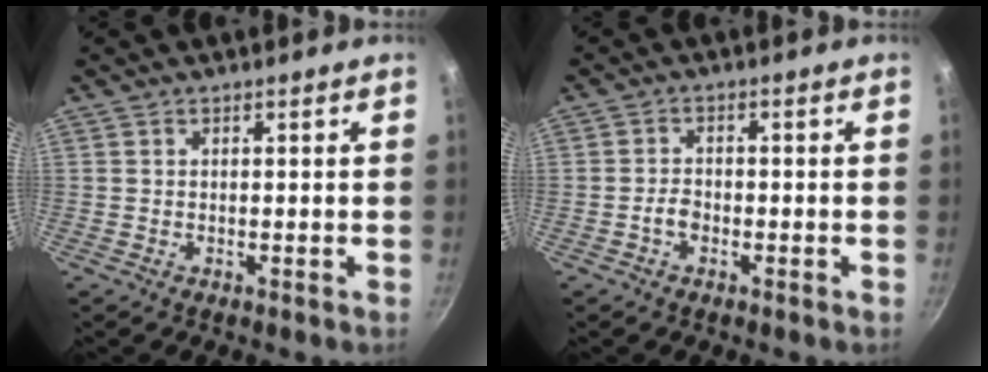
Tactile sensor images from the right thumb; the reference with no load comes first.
{"total": 2.3, "force": [-1.1, 1.6, 1.4], "torque": [-0.020, 0.017, -0.022]}